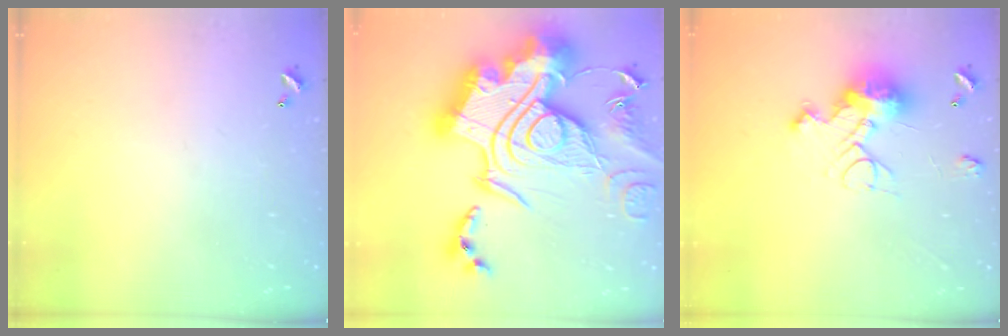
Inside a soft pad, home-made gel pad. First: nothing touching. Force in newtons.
{"total": 0.7, "press": 0.7, "slide": 0.1}
{"total": 18.1, "press": 18.1, "slide": 0.6}